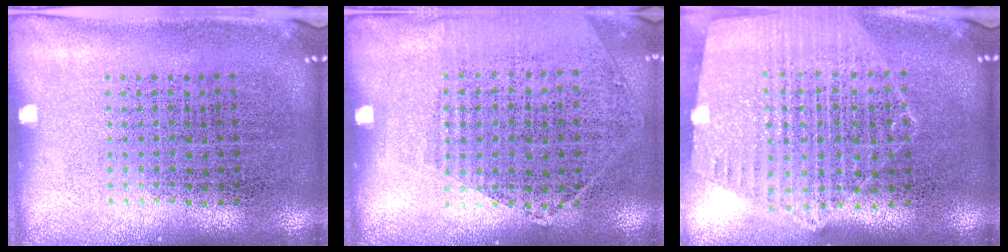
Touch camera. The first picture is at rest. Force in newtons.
{"total": 1.1, "press": 0.9, "slide": 0.6}
{"total": 1.4, "press": 1.4, "slide": 0.3}